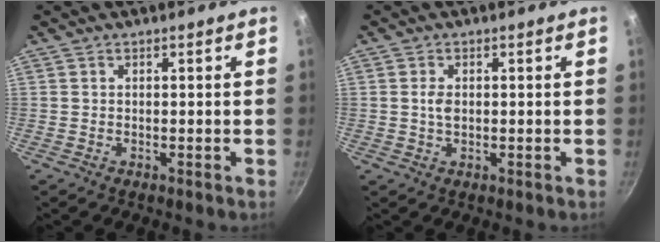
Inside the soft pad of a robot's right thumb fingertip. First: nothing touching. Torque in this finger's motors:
{"motor_torque": [0.51, 0.62, 0.33, 0.62, 0.05]}